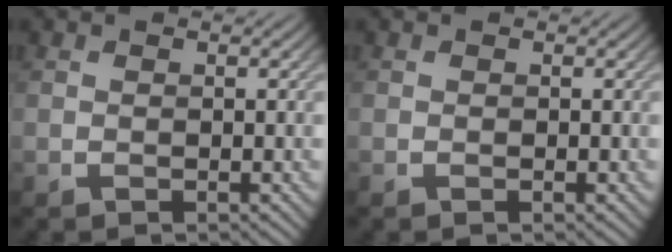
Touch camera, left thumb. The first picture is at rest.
{"total": 0.0}